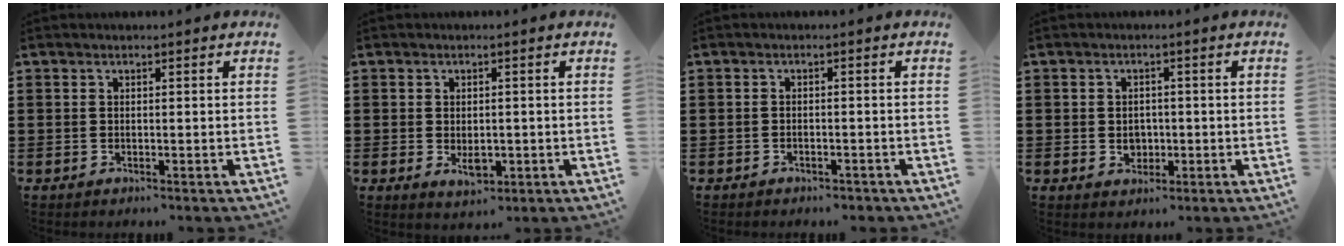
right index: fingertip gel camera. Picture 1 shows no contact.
{"total": 2.9, "force": [-0.5, 1.6, 2.4], "torque": [-0.036, -0.006, -0.009]}
{"total": 1.3, "force": [-1.3, 0.2, 0.2], "torque": [-0.008, -0.002, -0.026]}
{"total": 2.3, "force": [-0.3, 2.0, 1.1], "torque": [-0.029, 0.003, -0.008]}